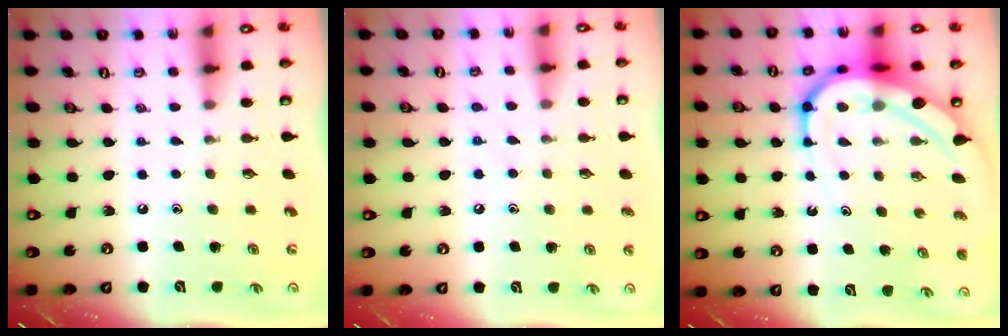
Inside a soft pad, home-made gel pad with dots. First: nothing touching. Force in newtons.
{"total": 5.3, "press": 5.2, "slide": 0.6}
{"total": 13.6, "press": 13.5, "slide": 1.3}